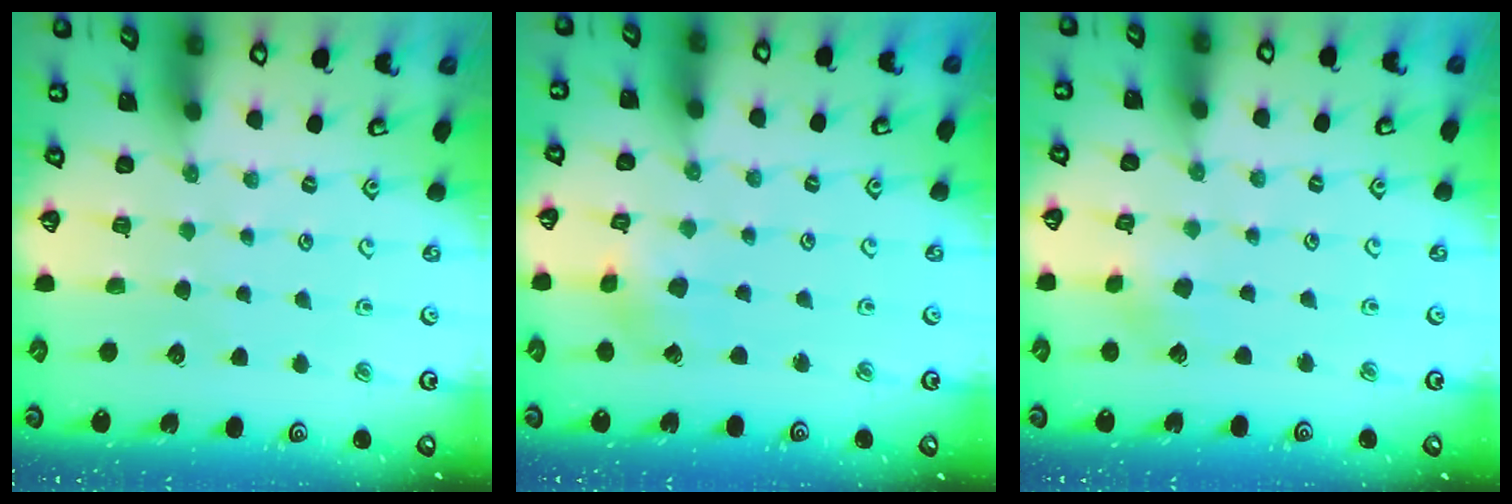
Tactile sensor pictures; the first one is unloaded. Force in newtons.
{"total": 1.7, "press": 1.7, "slide": 0.2}
{"total": 2.6, "press": 2.6, "slide": 0.2}